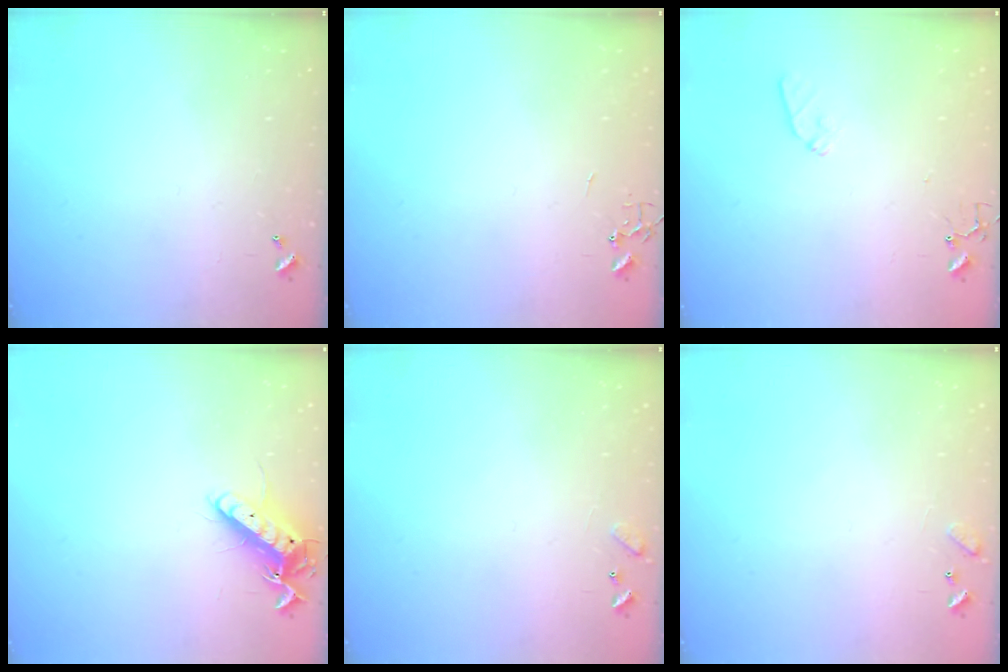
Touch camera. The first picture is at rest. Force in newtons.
{"total": 0.0}
{"total": 7.6, "press": 7.6, "slide": 0.6}
{"total": 12.2, "press": 12.1, "slide": 1.4}
{"total": 6.4, "press": 6.4, "slide": 0.5}
{"total": 6.4, "press": 6.4, "slide": 0.5}